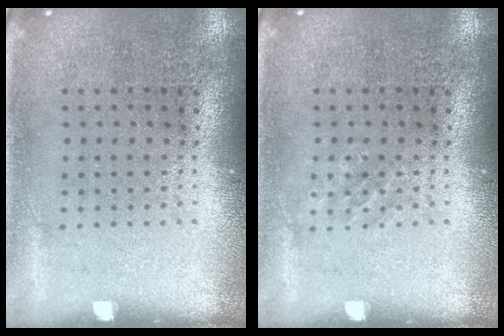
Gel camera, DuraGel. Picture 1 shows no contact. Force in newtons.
{"total": 0.8, "press": 0.8, "slide": 0.2}